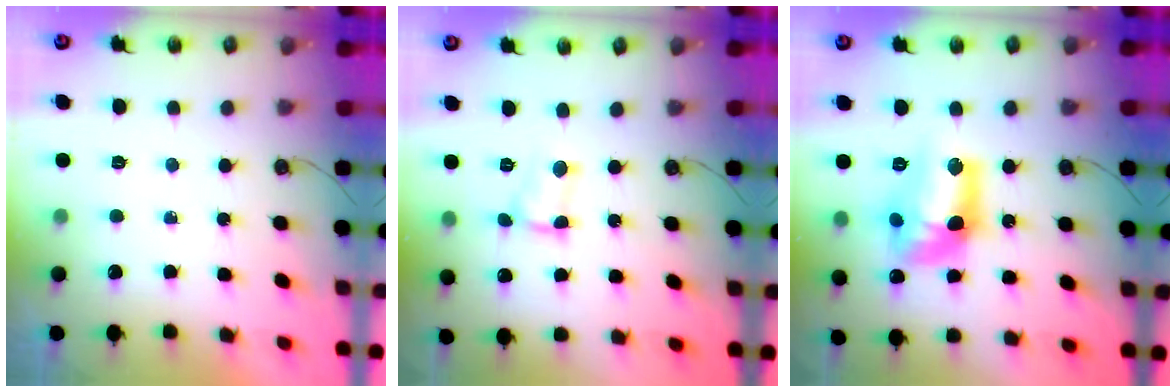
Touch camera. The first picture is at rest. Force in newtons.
{"total": 2.1, "press": 2.1, "slide": 0.2}
{"total": 14.0, "press": 13.9, "slide": 1.8}